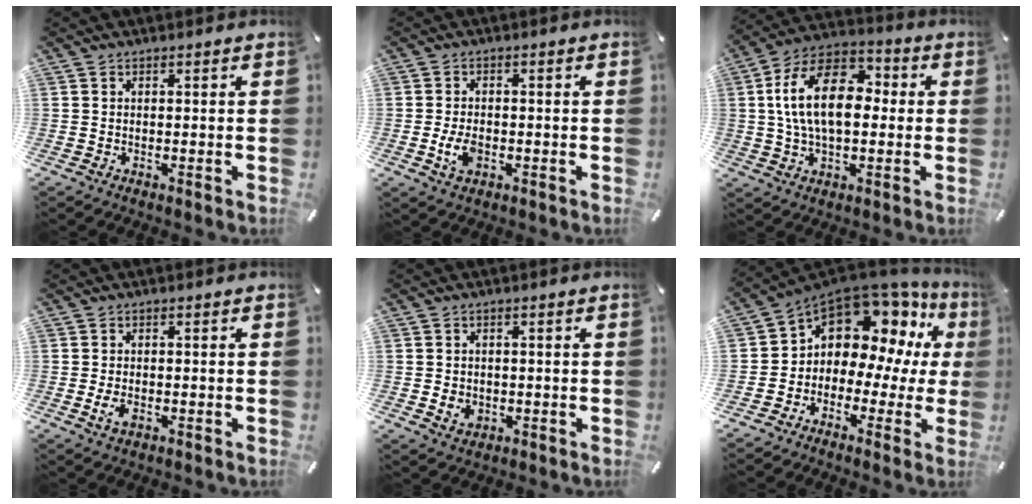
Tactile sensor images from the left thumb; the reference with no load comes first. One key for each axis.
{"total": 4.5, "fx": -1.3, "fy": 2.8, "fz": 3.3, "tx": -0.082, "ty": -0.002, "tz": -0.027}
{"total": 16.2, "fx": 1.1, "fy": 10.1, "fz": 12.7, "tx": -0.258, "ty": 0.014, "tz": 0.020}
{"total": 2.8, "fx": -0.9, "fy": 1.5, "fz": 2.2, "tx": -0.058, "ty": -0.005, "tz": -0.020}
{"total": 3.0, "fx": -0.6, "fy": 2.5, "fz": 1.5, "tx": -0.026, "ty": -0.001, "tz": -0.015}
{"total": 10.9, "fx": 6.8, "fy": 7.3, "fz": 4.5, "tx": -0.073, "ty": -0.070, "tz": 0.120}